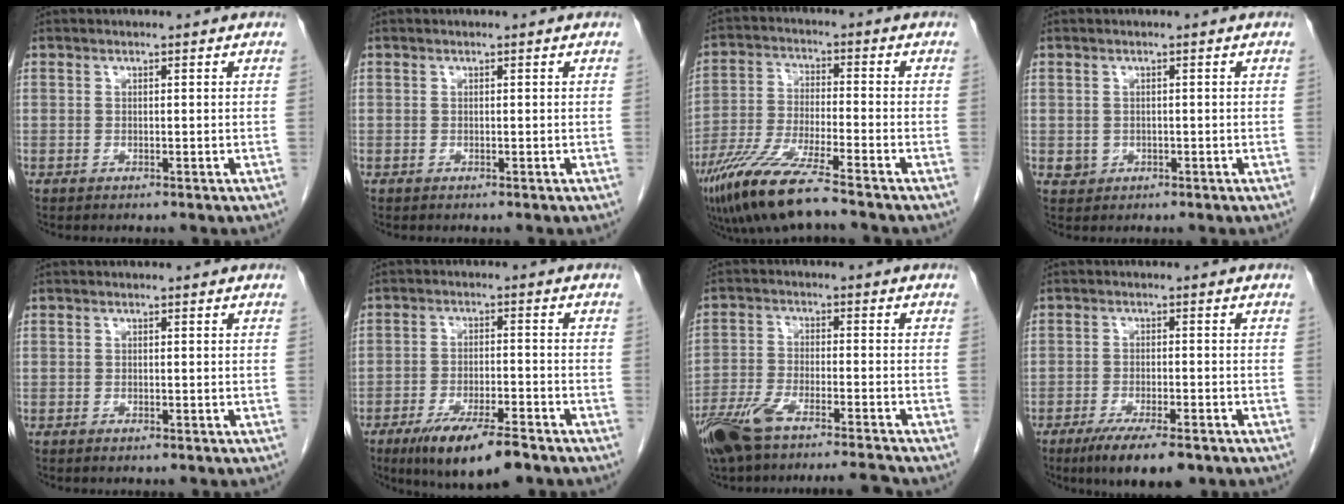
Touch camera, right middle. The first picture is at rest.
{"total": 0.0}
{"total": 15.6, "force": [-10.5, 6.6, 9.4], "torque": [-0.174, -0.007, -0.184]}
{"total": 1.5, "force": [-0.2, 1.4, 0.4], "torque": [-0.007, 0.003, 0.003]}
{"total": 0.7, "force": [-0.5, 0.2, 0.5], "torque": [-0.011, -0.002, -0.004]}
{"total": 10.6, "force": [-7.3, 2.0, 7.4], "torque": [-0.126, -0.020, -0.119]}
{"total": 11.8, "force": [-9.9, 1.1, 6.4], "torque": [-0.124, -0.005, -0.170]}
{"total": 9.0, "force": [-6.3, 1.8, 6.1], "torque": [-0.095, -0.017, -0.095]}